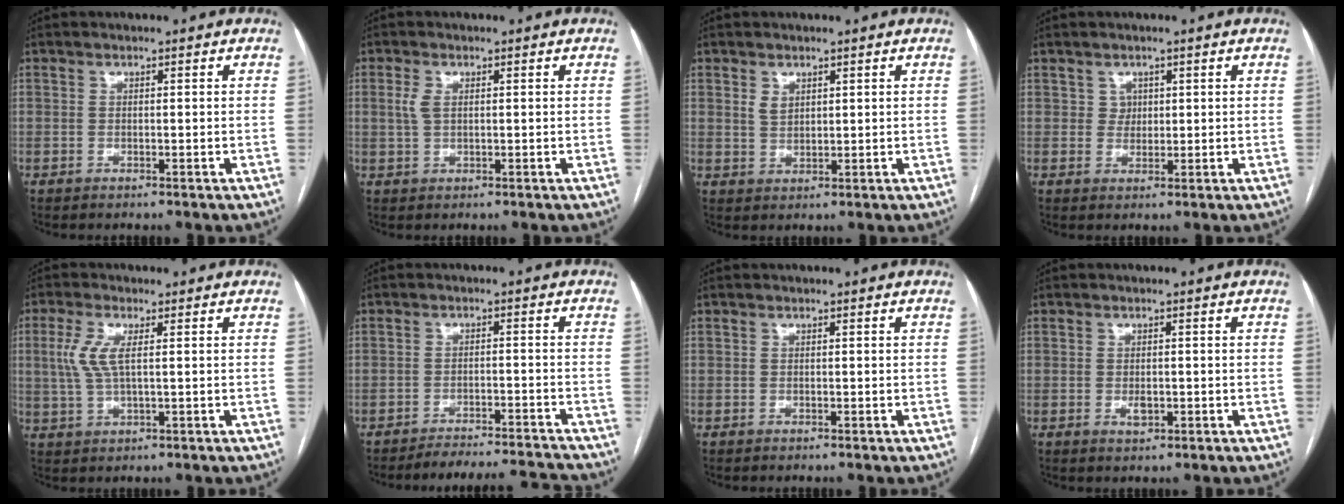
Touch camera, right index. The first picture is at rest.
{"total": 2.2, "force": [0.6, 1.1, 1.8], "torque": [-0.044, 0.007, 0.015]}
{"total": 2.2, "force": [1.2, 1.4, 1.1], "torque": [-0.023, -0.001, 0.029]}
{"total": 1.9, "force": [0.8, 1.7, 0.4], "torque": [0.000, -0.003, 0.010]}
{"total": 5.2, "force": [1.1, 1.4, 4.9], "torque": [-0.126, 0.003, 0.024]}
{"total": 10.2, "force": [-10.1, -0.2, 1.4], "torque": [-0.018, 0.011, -0.141]}
{"total": 0.0}
{"total": 1.7, "force": [-0.5, 0.9, 1.4], "torque": [-0.026, -0.001, -0.004]}